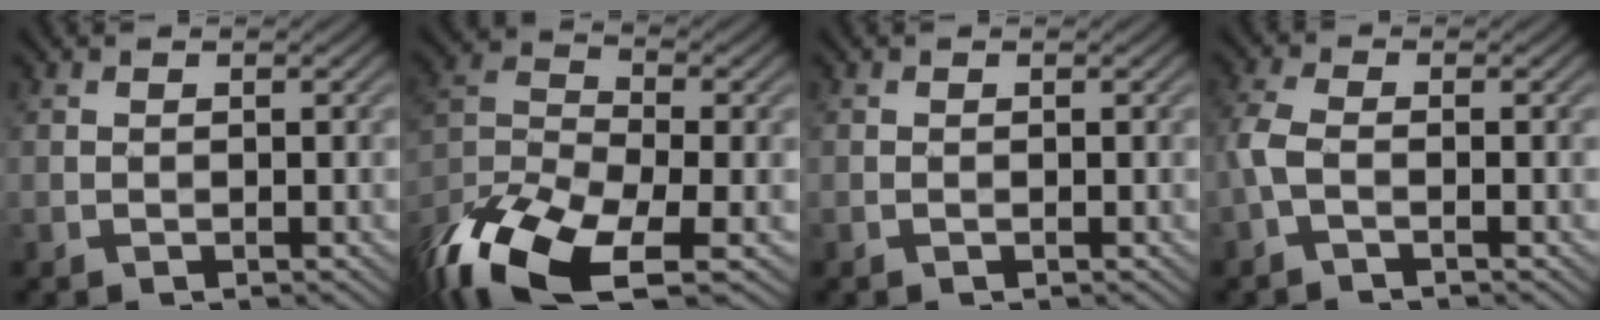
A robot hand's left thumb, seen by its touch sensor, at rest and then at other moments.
{"total": 16.1, "force": [-10.4, 6.1, 10.6], "torque": [-0.261, -0.028, -0.192]}
{"total": 0.0}
{"total": 2.9, "force": [-1.0, 1.0, 2.6], "torque": [-0.069, 0.003, -0.032]}